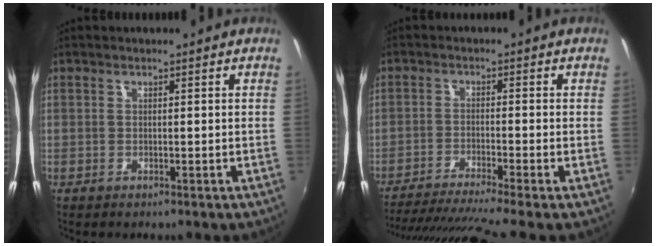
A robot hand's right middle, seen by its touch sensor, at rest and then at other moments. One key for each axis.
{"total": 11.7, "fx": -9.8, "fy": -1.4, "fz": 6.3, "tx": -0.132, "ty": -0.034, "tz": -0.159}